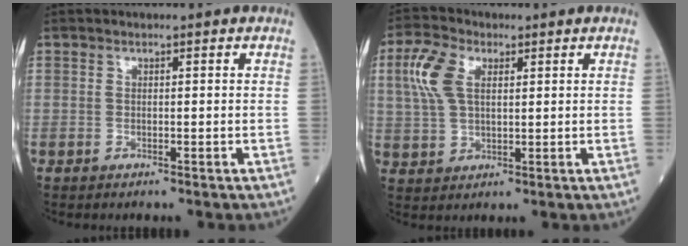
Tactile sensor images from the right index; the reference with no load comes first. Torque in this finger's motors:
{"motor_torque": [0.51, -0.16, 0.21, 0.11]}